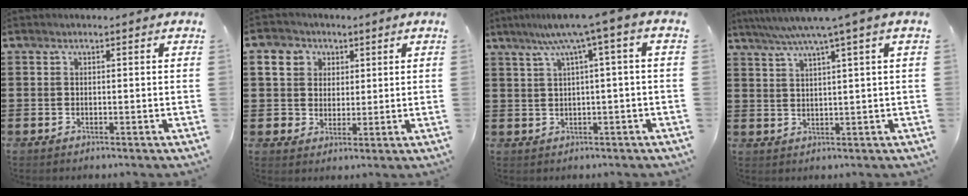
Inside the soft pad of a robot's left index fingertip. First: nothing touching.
{"total": 6.0, "force": [2.2, 5.5, 1.2], "torque": [-0.036, 0.012, 0.036]}
{"total": 6.6, "force": [2.3, -0.5, 6.2], "torque": [-0.123, -0.005, 0.033]}
{"total": 4.6, "force": [2.8, -0.9, 3.5], "torque": [-0.074, -0.010, 0.044]}